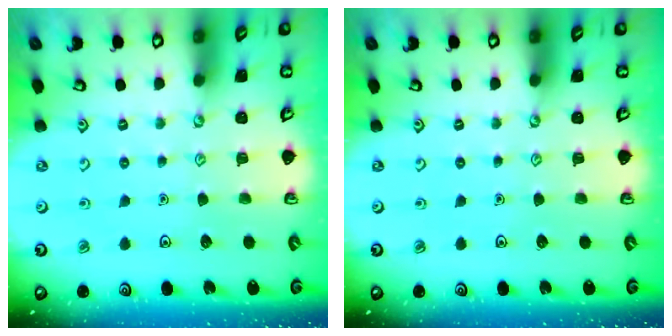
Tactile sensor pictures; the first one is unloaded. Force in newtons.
{"total": 0.0}